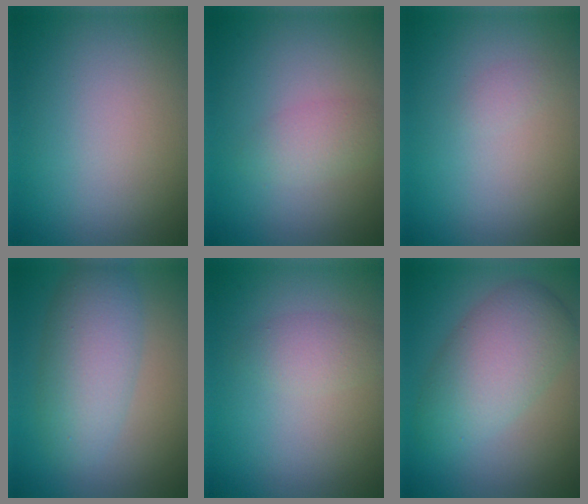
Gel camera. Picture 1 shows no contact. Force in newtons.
{"total": 1.9, "press": 1.9, "slide": 0.1}
{"total": 0.6, "press": 0.6, "slide": 0.1}
{"total": 4.8, "press": 4.8, "slide": 0.1}
{"total": 1.8, "press": 1.8, "slide": 0.2}
{"total": 5.8, "press": 5.8, "slide": 0.1}